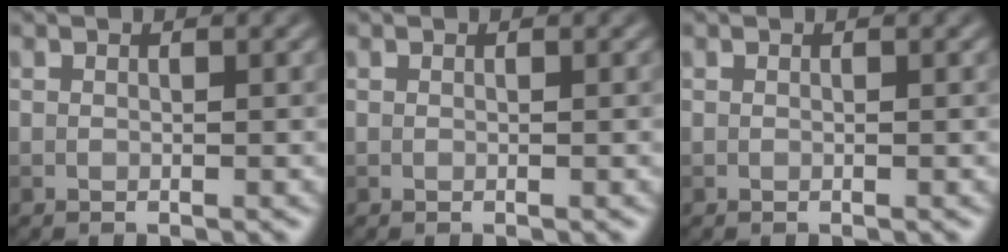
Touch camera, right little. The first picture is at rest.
{"total": 0.0}
{"total": 0.0}